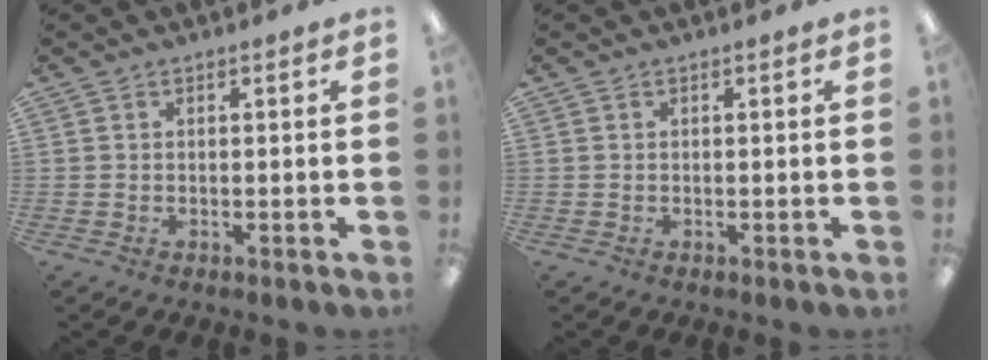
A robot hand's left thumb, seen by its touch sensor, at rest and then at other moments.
{"total": 0.0}